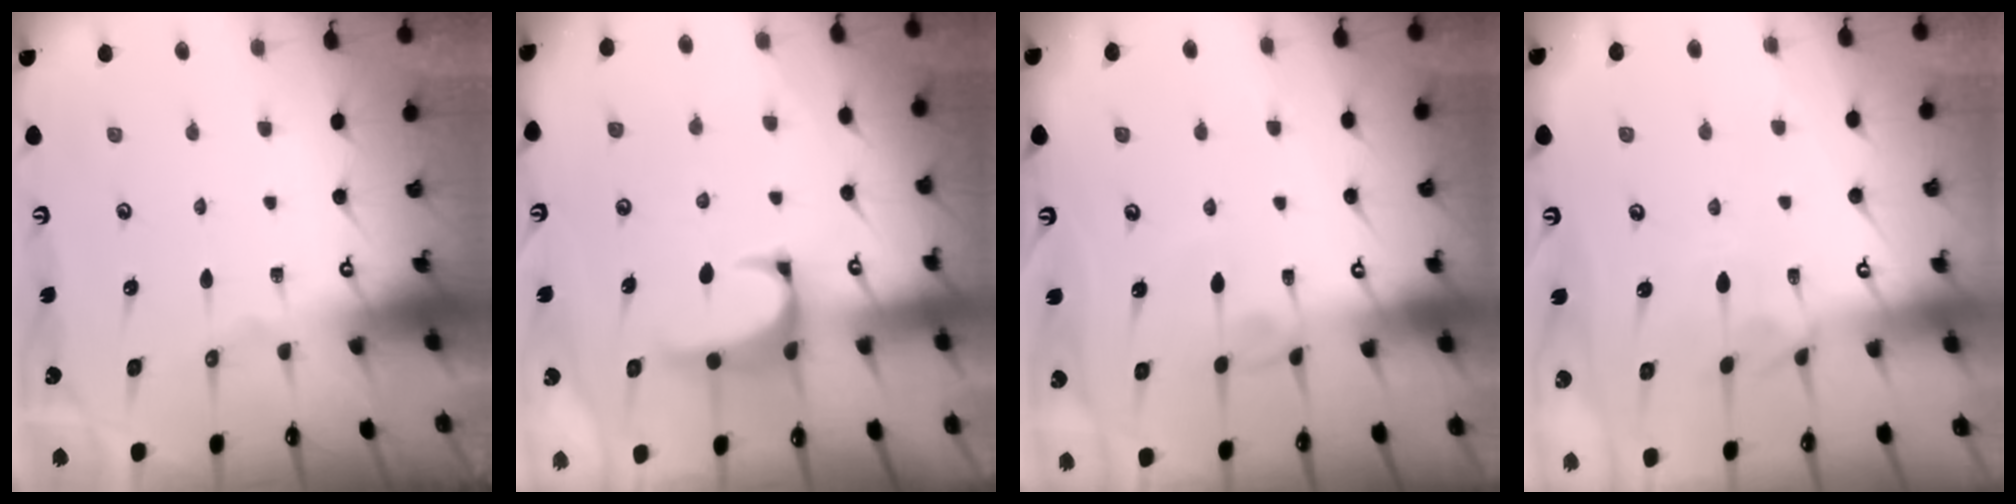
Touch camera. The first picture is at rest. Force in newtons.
{"total": 1.6, "press": 1.4, "slide": 0.7}
{"total": 3.1, "press": 3.1, "slide": 0.1}
{"total": 2.1, "press": 2.0, "slide": 0.7}